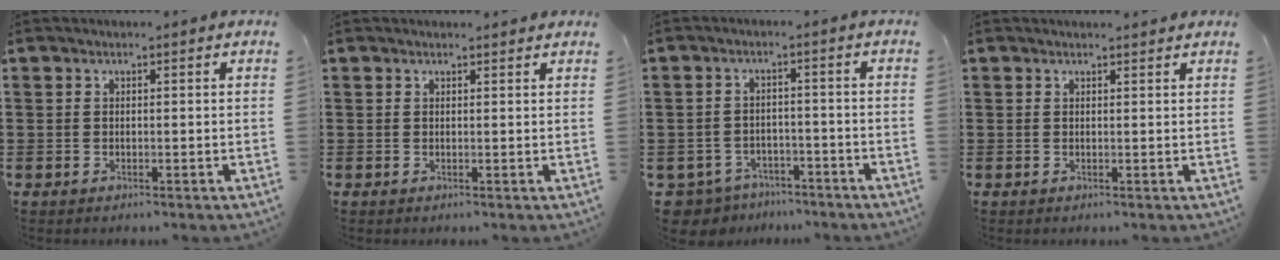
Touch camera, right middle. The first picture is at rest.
{"total": 0.6, "force": [0.6, 0.0, 0.2], "torque": [0.003, -0.004, 0.010]}
{"total": 3.8, "force": [-3.7, 1.2, 0.0], "torque": [-0.023, -0.001, -0.083]}
{"total": 0.8, "force": [0.7, 0.0, 0.2], "torque": [0.003, -0.003, 0.012]}